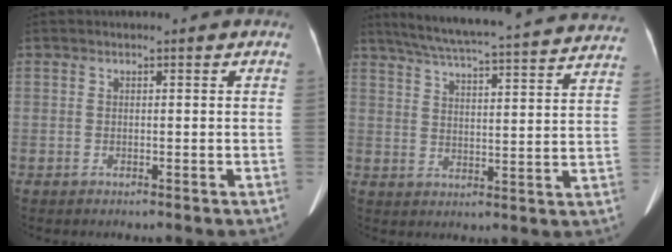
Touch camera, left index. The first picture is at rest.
{"total": 29.3, "force": [26.7, 1.7, 11.8], "torque": [-0.192, -0.031, 0.334]}